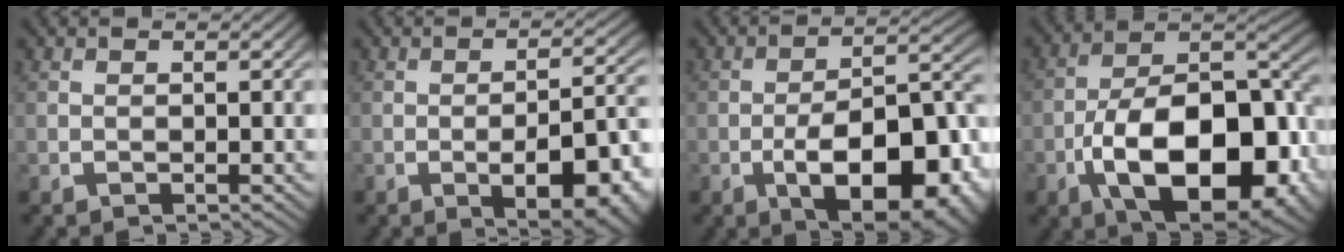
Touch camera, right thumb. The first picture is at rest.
{"total": 9.2, "force": [-2.5, 4.8, 7.5], "torque": [-0.118, -0.023, -0.024]}
{"total": 14.4, "force": [-3.8, 8.1, 11.3], "torque": [-0.190, -0.055, -0.029]}
{"total": 17.8, "force": [-3.4, 10.7, 13.8], "torque": [-0.261, -0.062, -0.028]}